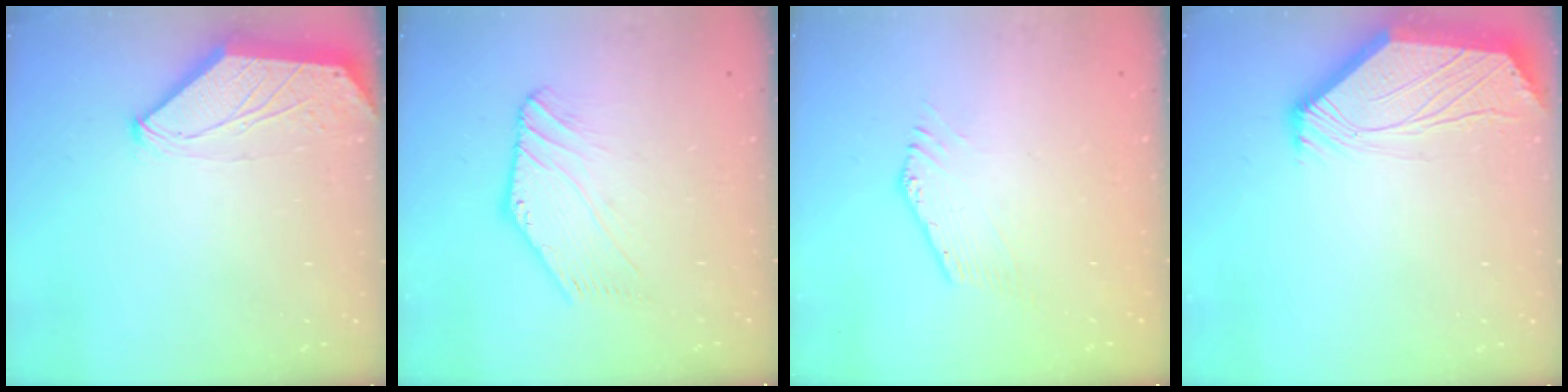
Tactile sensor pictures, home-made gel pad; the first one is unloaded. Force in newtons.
{"total": 2.8, "press": 2.7, "slide": 0.5}
{"total": 1.4, "press": 1.4, "slide": 0.4}
{"total": 2.6, "press": 2.6, "slide": 0.5}